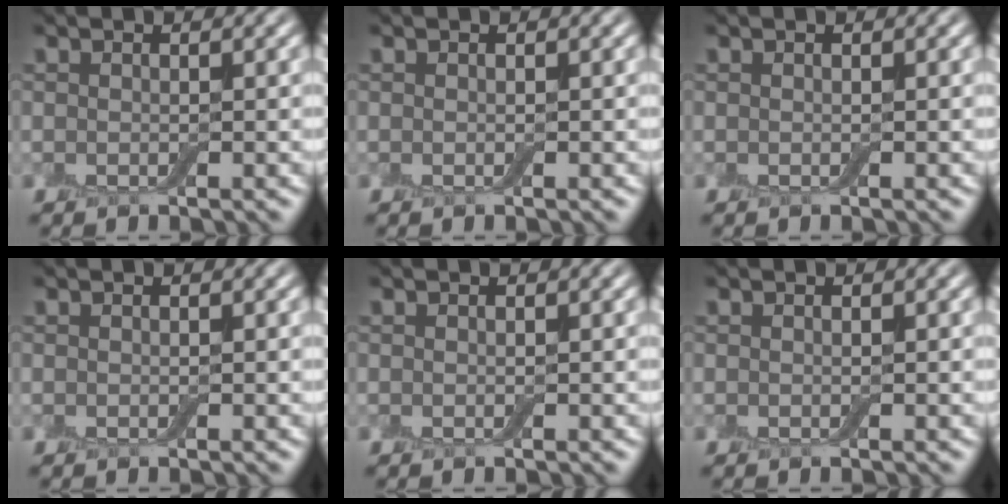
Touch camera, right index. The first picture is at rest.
{"total": 0.0}
{"total": 0.0}
{"total": 0.0}
{"total": 0.0}
{"total": 0.0}